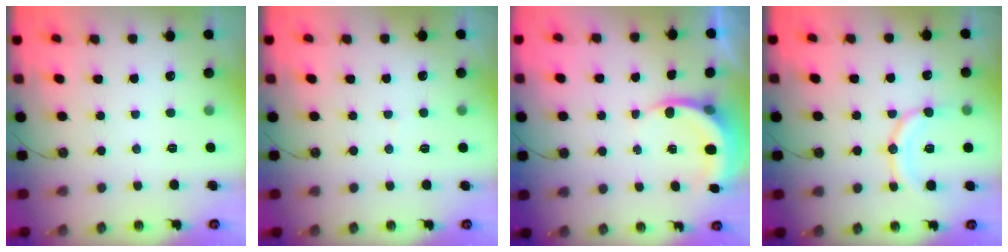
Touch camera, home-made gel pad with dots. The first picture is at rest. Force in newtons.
{"total": 2.8, "press": 2.8, "slide": 0.3}
{"total": 5.1, "press": 5.0, "slide": 0.7}
{"total": 14.6, "press": 14.4, "slide": 2.6}